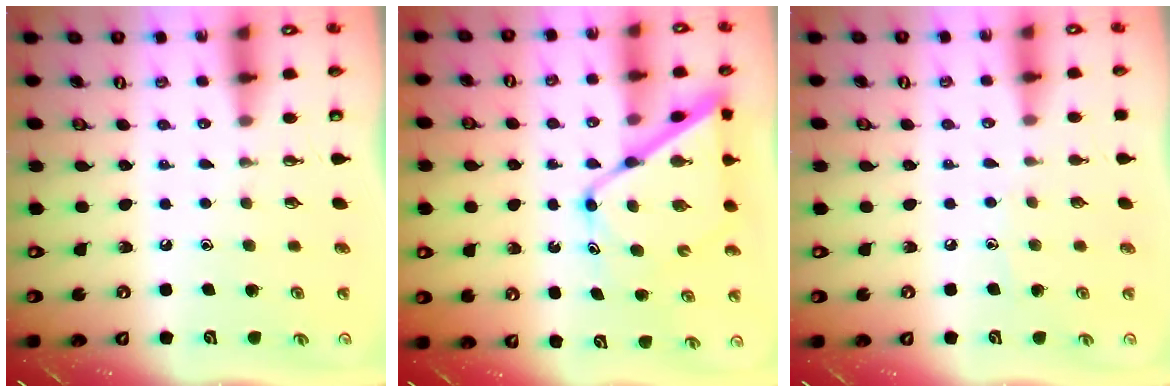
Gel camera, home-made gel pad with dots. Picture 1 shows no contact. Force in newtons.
{"total": 13.0, "press": 13.0, "slide": 1.3}
{"total": 3.9, "press": 3.8, "slide": 0.4}